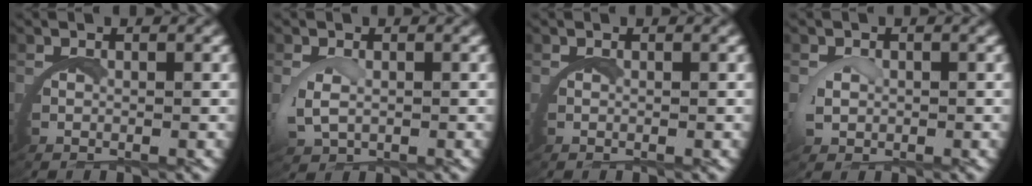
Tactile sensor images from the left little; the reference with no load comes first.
{"total": 1.8, "force": [0.5, 0.9, 1.4], "torque": [-0.055, -0.011, 0.019]}
{"total": 0.0}
{"total": 1.0, "force": [0.5, 0.5, 0.7], "torque": [-0.035, -0.006, 0.012]}